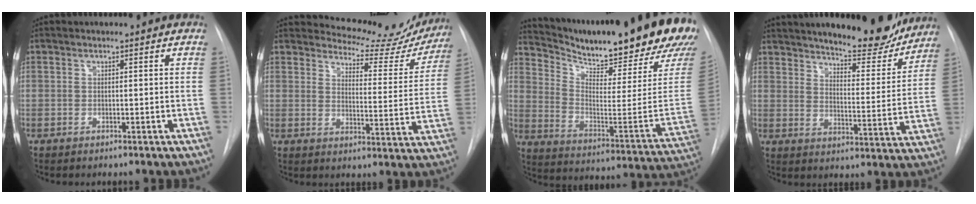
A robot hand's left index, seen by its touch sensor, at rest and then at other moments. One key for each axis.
{"total": 16.7, "fx": 15.7, "fy": 4.5, "fz": 3.2, "tx": -0.018, "ty": -0.057, "tz": 0.168}
{"total": 28.5, "fx": 24.3, "fy": 2.6, "fz": 14.7, "tx": -0.256, "ty": -0.093, "tz": 0.332}
{"total": 18.3, "fx": 16.3, "fy": 3.6, "fz": 7.4, "tx": -0.102, "ty": -0.026, "tz": 0.216}